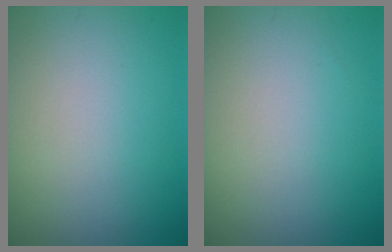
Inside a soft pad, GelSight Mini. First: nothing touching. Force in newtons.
{"total": 0.0}